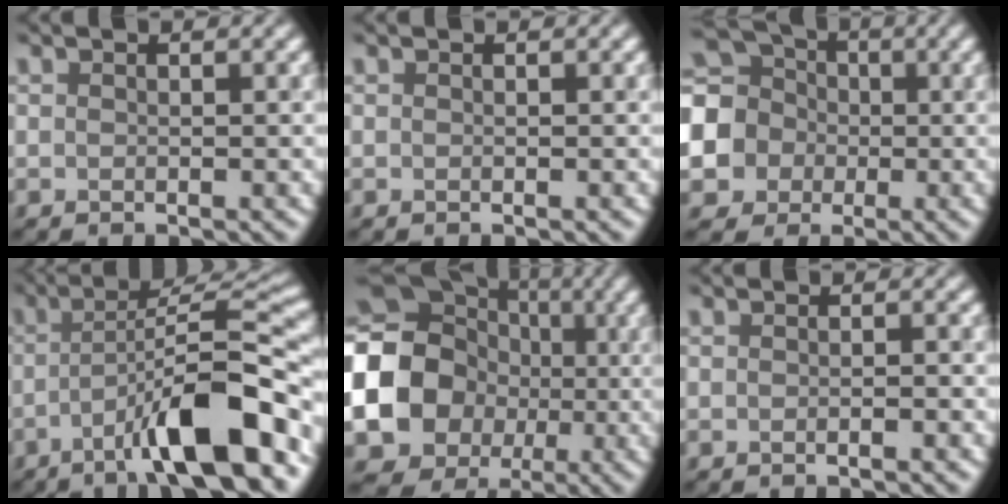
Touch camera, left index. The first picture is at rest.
{"total": 0.0}
{"total": 8.5, "force": [-0.6, 7.8, 3.2], "torque": [-0.094, 0.005, -0.039]}
{"total": 10.6, "force": [-5.4, 1.9, 8.9], "torque": [-0.126, 0.022, -0.090]}
{"total": 17.6, "force": [-1.8, 16.1, 7.0], "torque": [-0.161, -0.008, -0.076]}
{"total": 0.7, "force": [-0.5, 0.0, 0.5], "torque": [-0.003, -0.002, -0.009]}